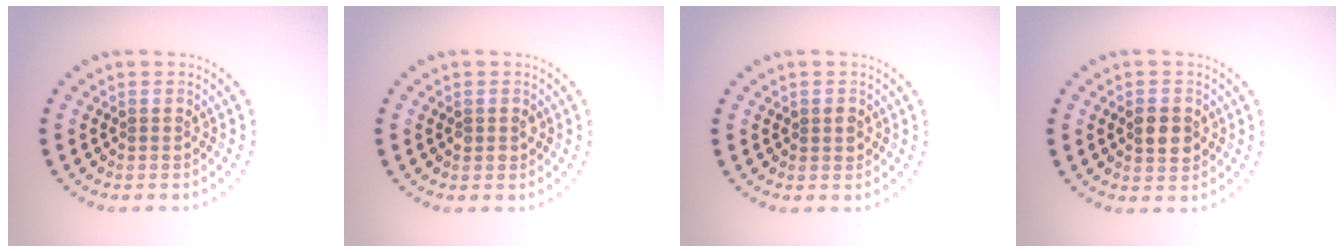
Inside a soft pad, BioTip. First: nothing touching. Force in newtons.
{"total": 1.1, "press": 1.1, "slide": 0.2}
{"total": 1.1, "press": 1.1, "slide": 0.1}
{"total": 2.7, "press": 2.7, "slide": 0.0}